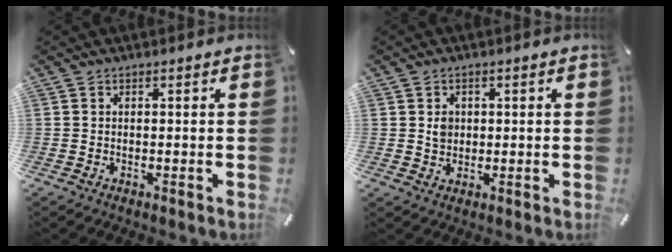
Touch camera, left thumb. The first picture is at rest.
{"total": 2.7, "force": [0.5, 2.5, 0.8], "torque": [-0.004, -0.001, 0.004]}